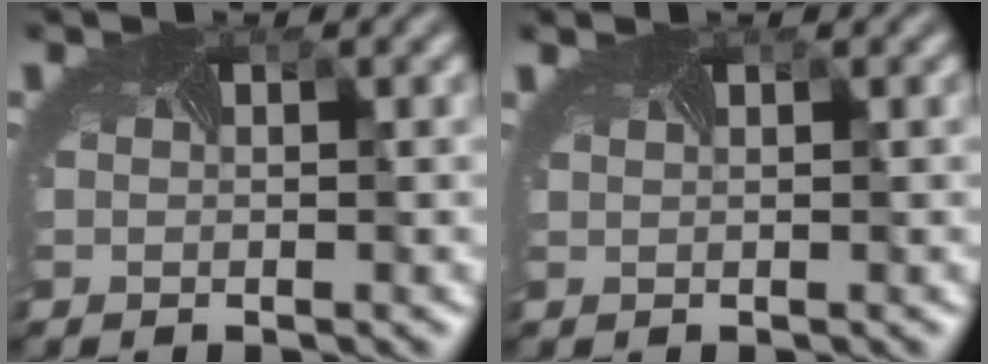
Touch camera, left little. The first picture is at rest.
{"total": 1.0, "force": [0.8, 0.2, 0.5], "torque": [-0.006, 0.001, 0.001]}